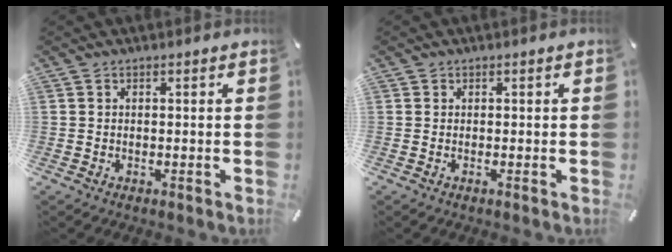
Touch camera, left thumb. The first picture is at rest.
{"total": 0.0}